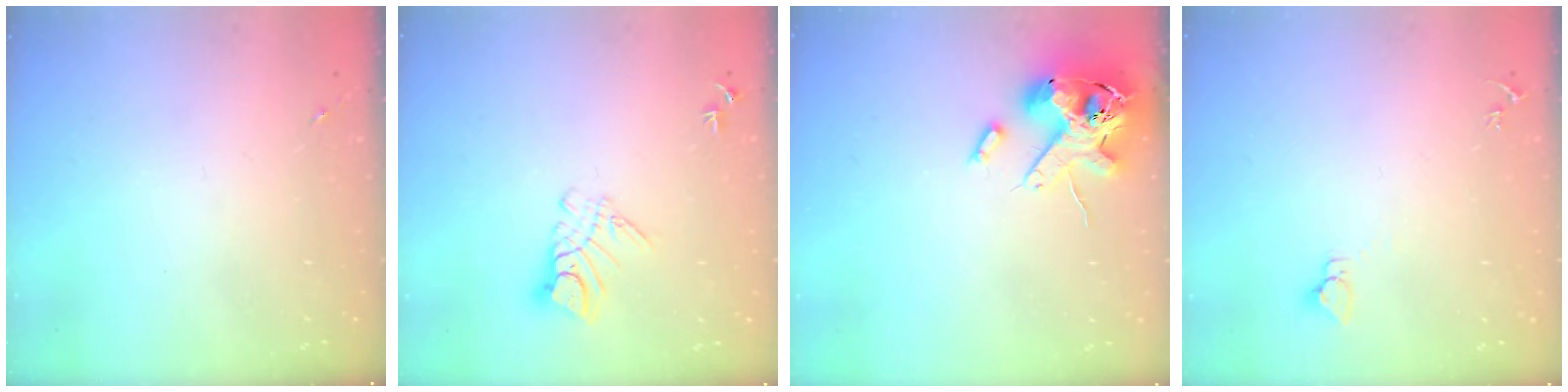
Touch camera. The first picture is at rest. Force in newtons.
{"total": 8.5, "press": 8.5, "slide": 0.9}
{"total": 16.4, "press": 16.2, "slide": 2.7}
{"total": 2.8, "press": 2.8, "slide": 0.2}